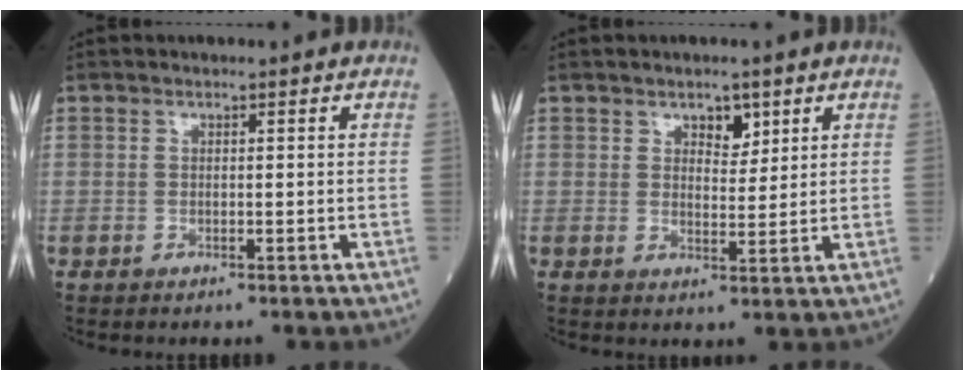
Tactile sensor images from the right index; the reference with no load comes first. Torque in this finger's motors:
{"motor_torque": [0.00, 0.00, 0.01, 0.03]}